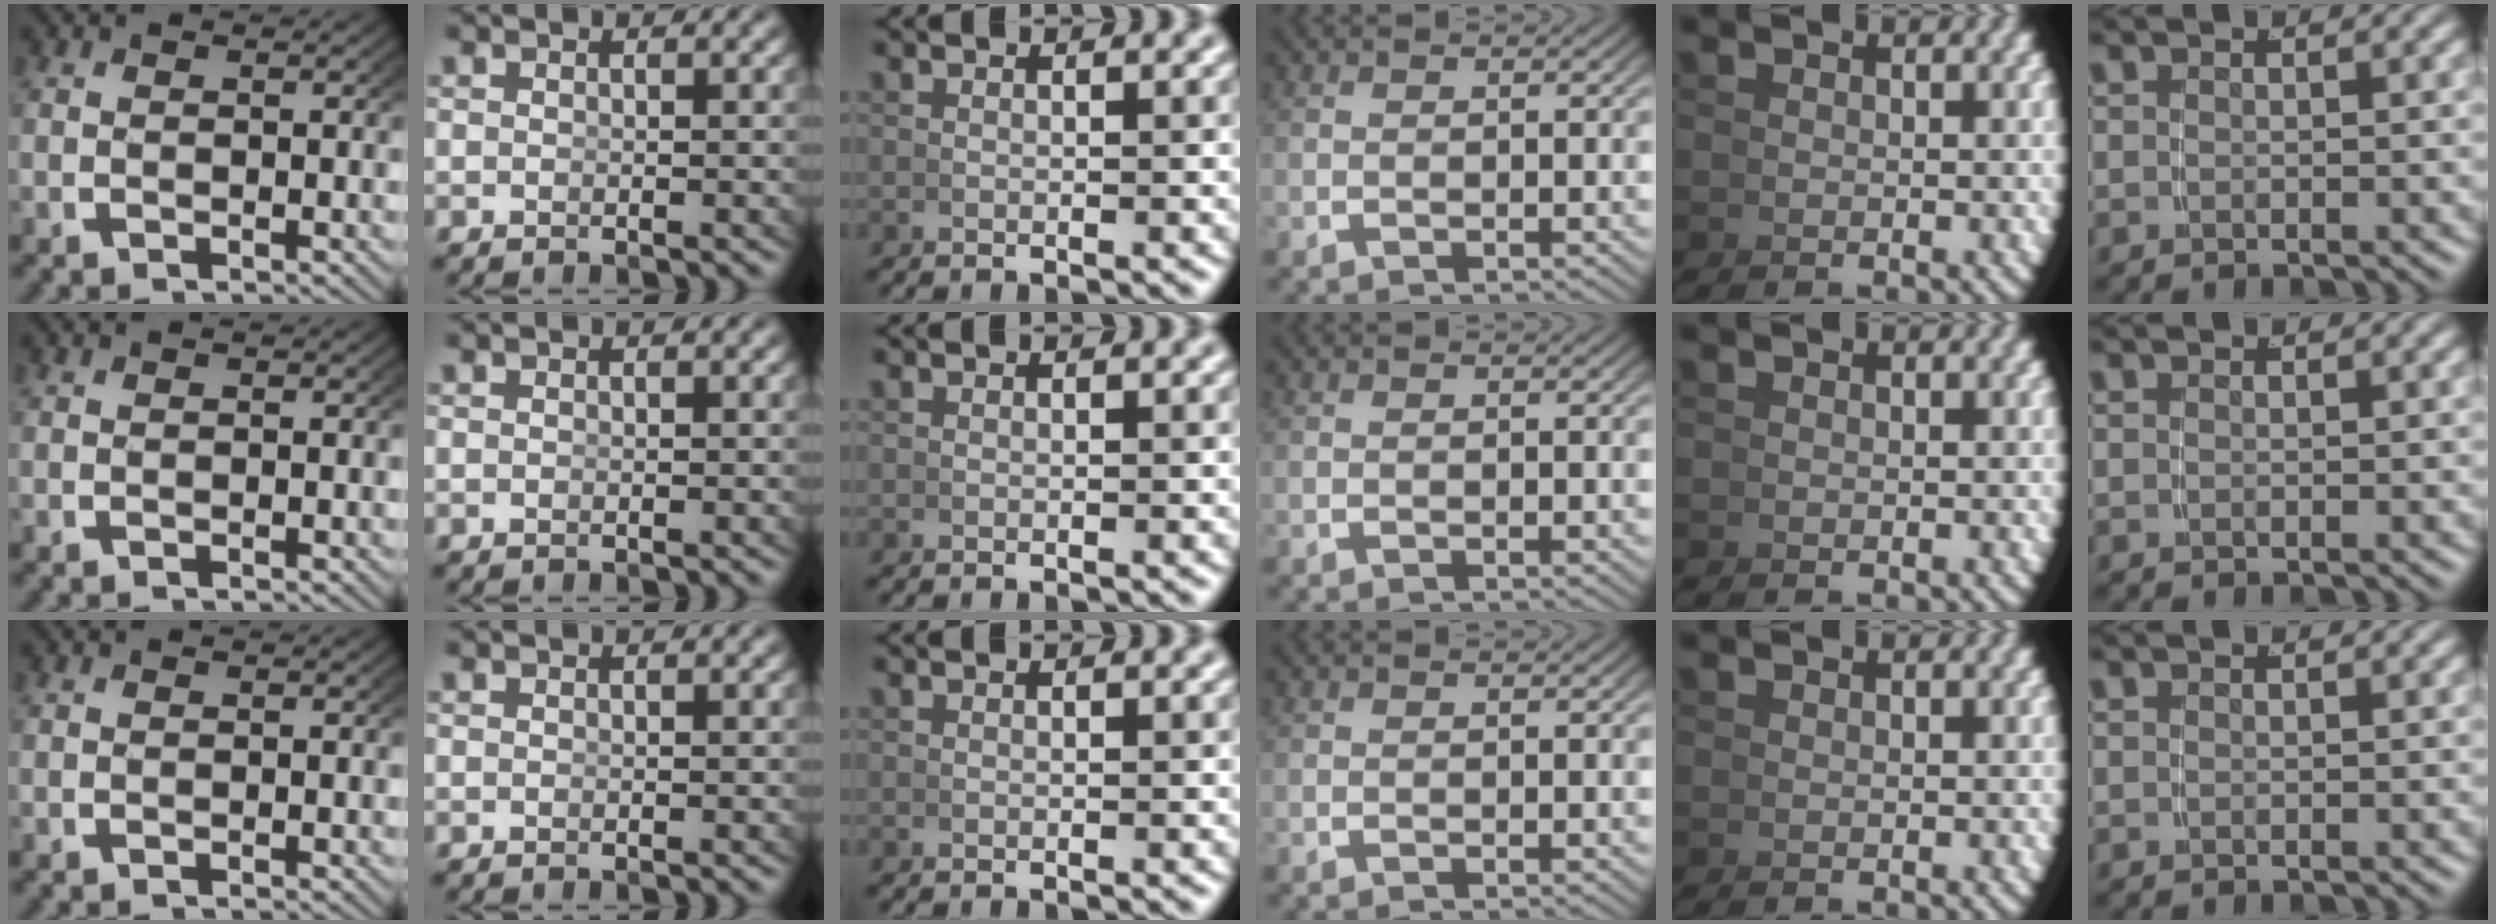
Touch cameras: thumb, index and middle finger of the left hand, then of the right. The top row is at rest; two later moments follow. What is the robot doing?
{"motion": "lift_and_place", "object": "dispenser bottle"}